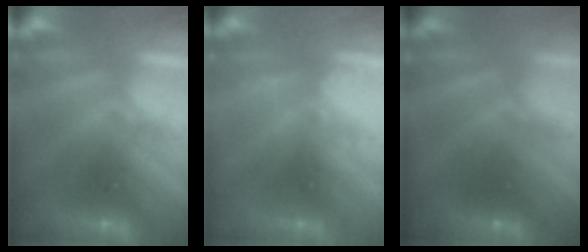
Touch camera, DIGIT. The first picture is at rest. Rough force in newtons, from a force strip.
{"total": 2.2}
{"total": 2.0}